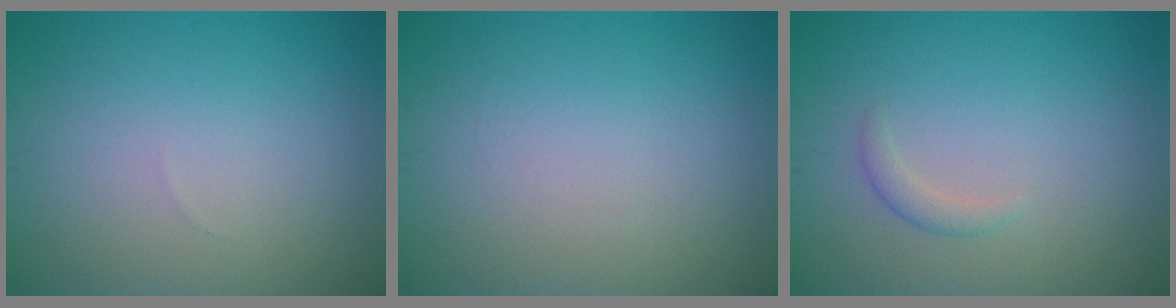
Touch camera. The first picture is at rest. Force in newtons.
{"total": 0.0}
{"total": 1.1, "press": 1.1, "slide": 0.1}